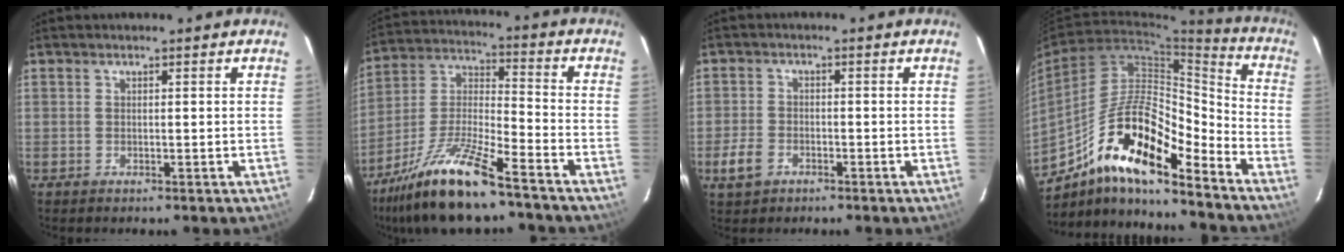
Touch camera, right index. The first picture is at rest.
{"total": 15.6, "force": [-11.6, 2.3, 10.2], "torque": [-0.214, 0.003, -0.220]}
{"total": 4.9, "force": [-2.7, 3.4, 2.3], "torque": [-0.063, 0.001, -0.049]}
{"total": 17.4, "force": [-11.7, 4.2, 12.1], "torque": [-0.215, 0.006, -0.216]}